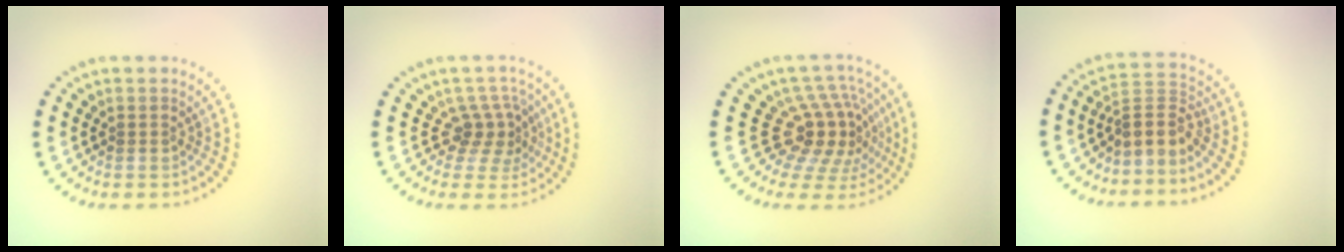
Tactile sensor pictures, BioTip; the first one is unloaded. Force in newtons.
{"total": 2.8, "press": 1.9, "slide": 2.0}
{"total": 5.1, "press": 3.6, "slide": 3.6}
{"total": 2.9, "press": 2.0, "slide": 2.1}